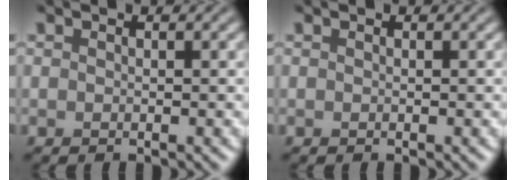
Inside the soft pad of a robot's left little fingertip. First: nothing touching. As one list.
[{"total": 0.0}]